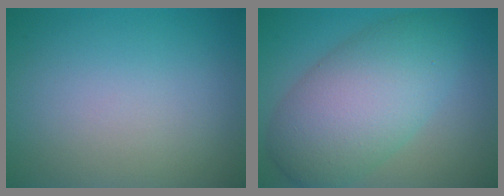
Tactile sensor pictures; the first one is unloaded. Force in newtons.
{"total": 8.6, "press": 8.6, "slide": 0.1}